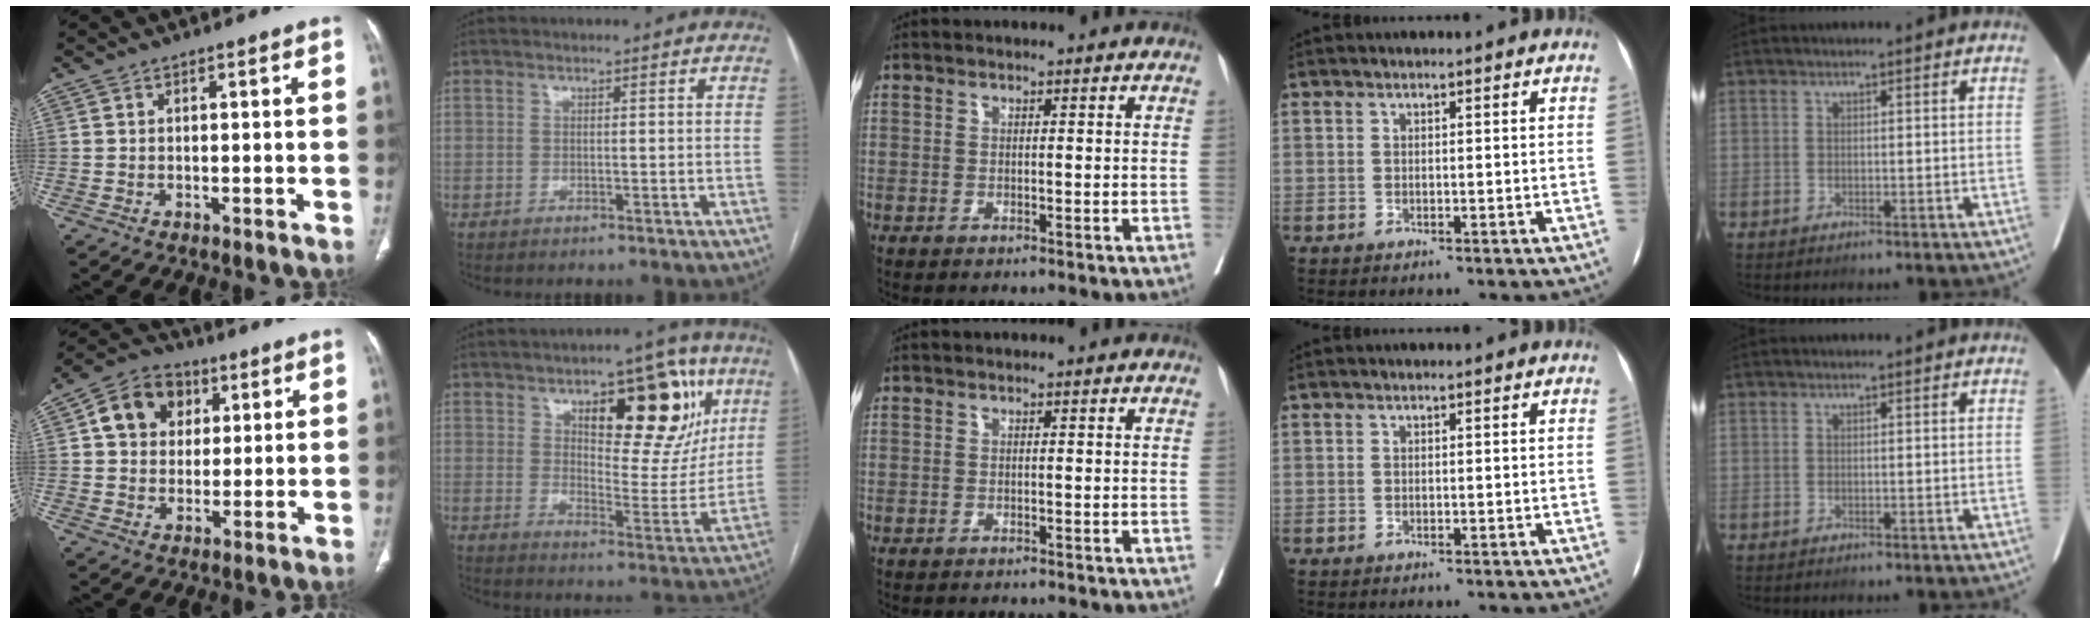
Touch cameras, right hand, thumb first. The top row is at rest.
{"thumb": {"total": 10.9, "force": [3.3, 8.8, 5.4], "torque": [-0.063, -0.001, 0.048]}, "index": {"total": 17.9, "force": [8.2, 7.2, 14.2], "torque": [-0.173, 0.011, 0.122]}, "middle": {"total": 3.8, "force": [-3.6, 0.5, 1.0], "torque": [-0.005, -0.007, -0.046]}}